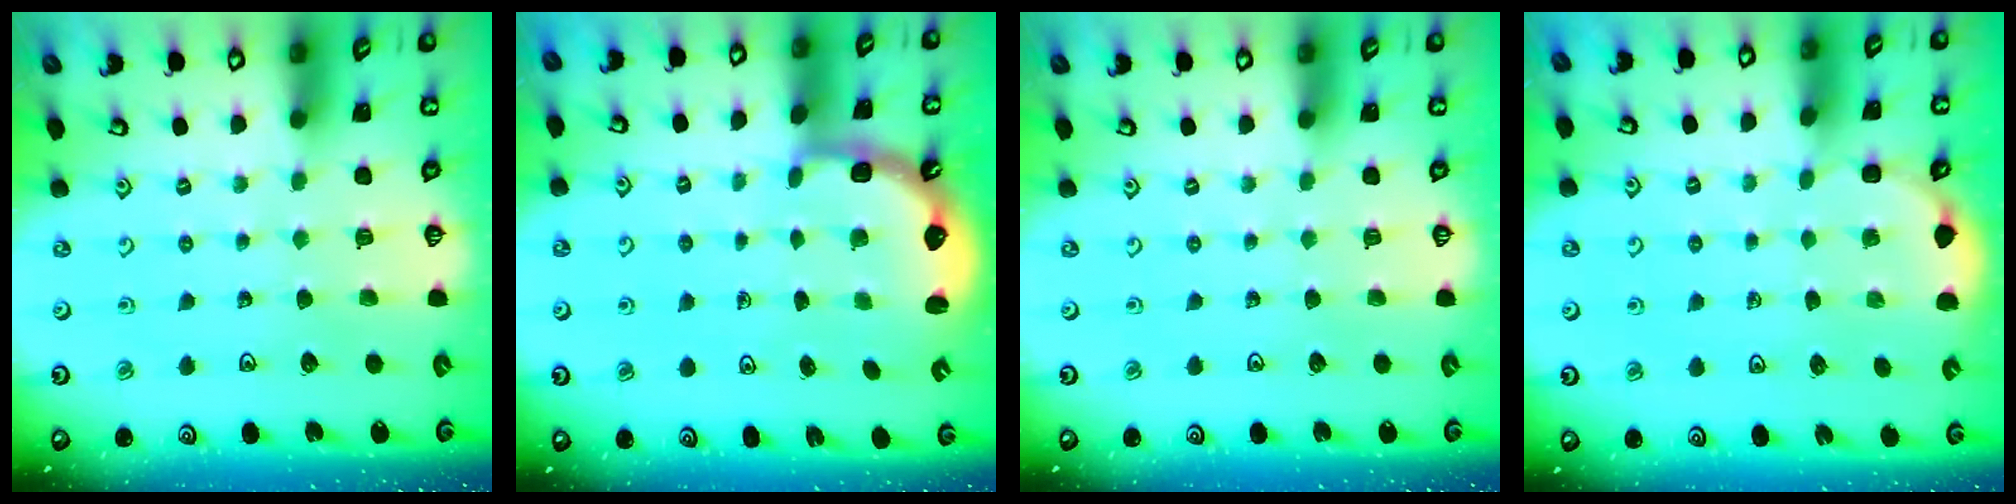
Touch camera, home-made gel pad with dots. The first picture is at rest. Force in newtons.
{"total": 2.8, "press": 2.2, "slide": 1.8}
{"total": 0.0}
{"total": 2.4, "press": 2.1, "slide": 1.1}